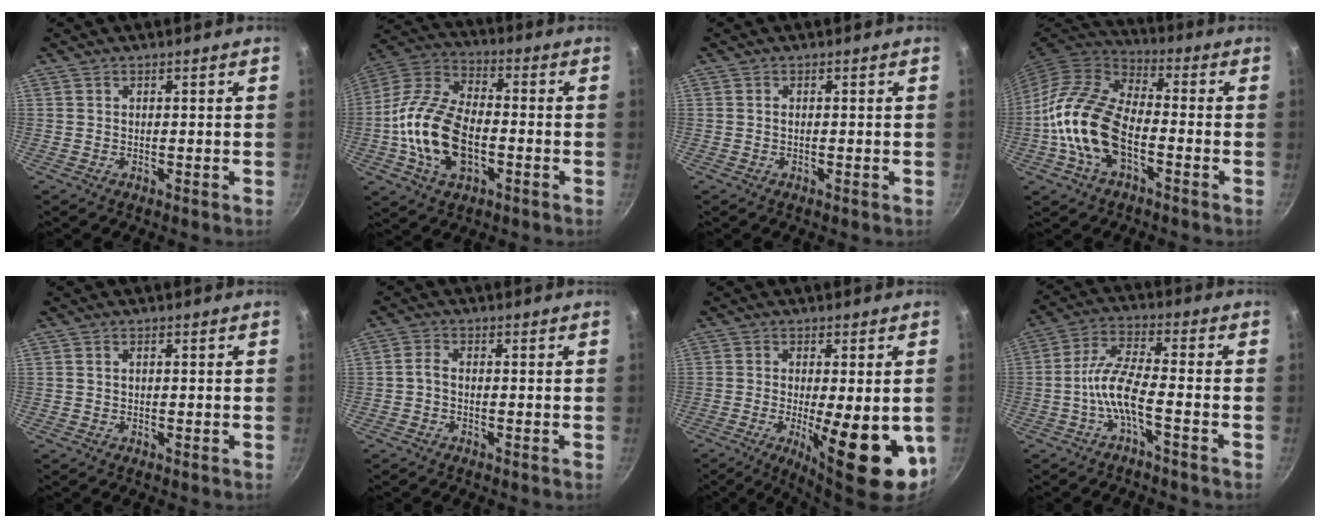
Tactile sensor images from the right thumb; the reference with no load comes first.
{"total": 17.5, "force": [-3.5, 10.0, 13.9], "torque": [-0.256, 0.035, -0.080]}
{"total": 0.6, "force": [-0.1, 0.1, 0.5], "torque": [-0.013, 0.002, -0.005]}
{"total": 16.5, "force": [-4.4, 9.0, 13.1], "torque": [-0.232, 0.038, -0.097]}
{"total": 0.6, "force": [0.1, 0.4, 0.5], "torque": [-0.009, 0.003, 0.002]}
{"total": 2.0, "force": [-0.7, 1.1, 1.5], "torque": [-0.035, 0.012, -0.019]}
{"total": 16.6, "force": [-3.9, 5.1, 15.3], "torque": [-0.204, -0.012, -0.044]}
{"total": 7.6, "force": [-3.2, 1.7, 6.7], "torque": [-0.150, 0.035, -0.070]}